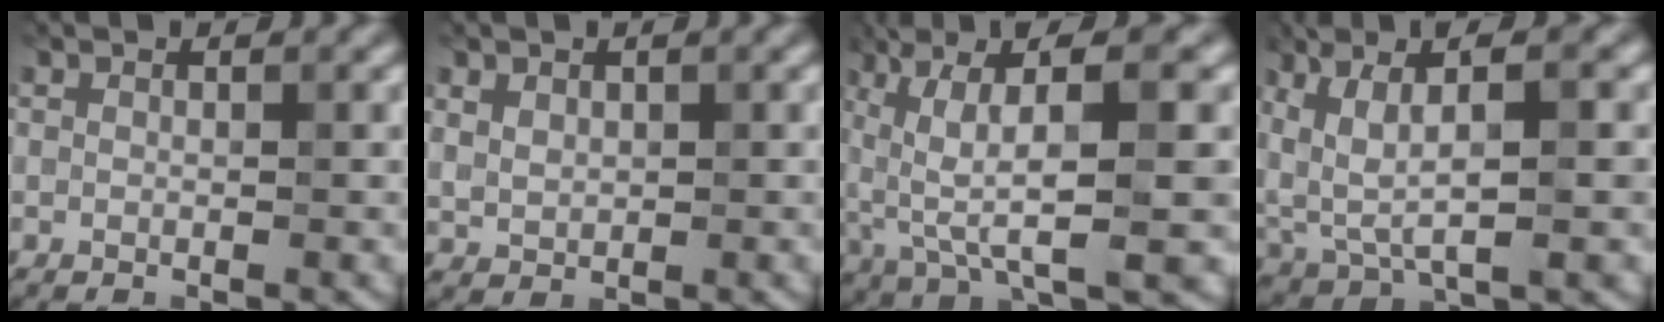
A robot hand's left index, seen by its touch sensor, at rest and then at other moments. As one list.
[{"total": 1.3, "force": [0.6, 1.0, 0.5], "torque": [-0.020, -0.005, 0.018]}, {"total": 9.9, "force": [1.8, 2.9, 9.3], "torque": [-0.179, 0.001, 0.036]}, {"total": 6.6, "force": [1.7, 2.3, 6.0], "torque": [-0.127, 0.000, 0.037]}]